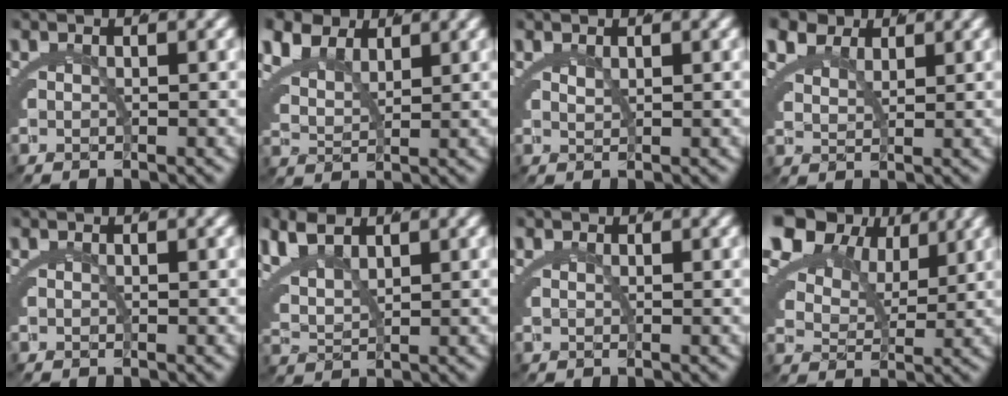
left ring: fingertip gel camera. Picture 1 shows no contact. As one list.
[{"total": 5.4, "force": [3.1, 3.5, 2.7], "torque": [-0.075, -0.008, 0.059]}, {"total": 1.1, "force": [0.8, -0.7, 0.2], "torque": [-0.004, -0.009, 0.024]}, {"total": 4.0, "force": [2.9, 2.1, 1.8], "torque": [-0.049, -0.011, 0.059]}, {"total": 0.0}, {"total": 5.2, "force": [2.9, 3.3, 2.8], "torque": [-0.086, -0.003, 0.058]}, {"total": 0.7, "force": [0.6, 0.4, 0.2], "torque": [-0.010, -0.007, 0.016]}, {"total": 8.3, "force": [4.8, 4.8, 4.7], "torque": [-0.097, 0.007, 0.080]}]